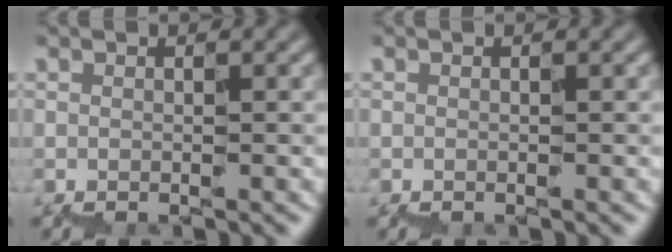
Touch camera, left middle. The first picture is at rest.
{"total": 0.0}